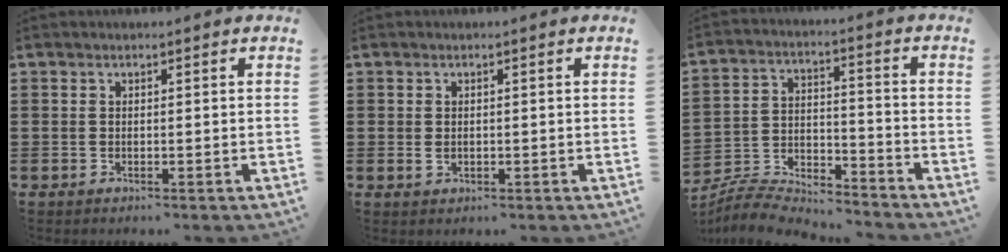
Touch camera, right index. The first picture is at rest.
{"total": 0.9, "force": [0.1, 0.6, 0.7], "torque": [-0.015, 0.003, 0.001]}
{"total": 6.4, "force": [-6.3, 1.2, 0.8], "torque": [-0.027, 0.006, -0.130]}